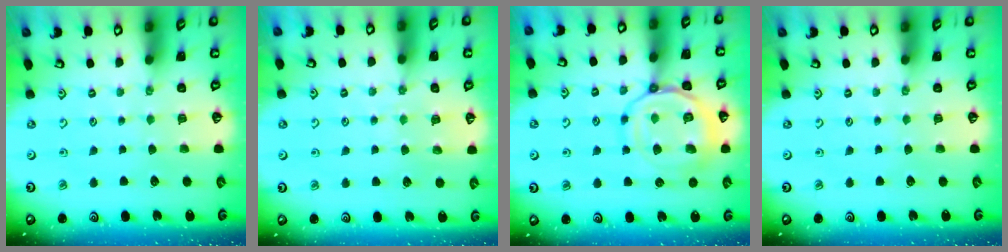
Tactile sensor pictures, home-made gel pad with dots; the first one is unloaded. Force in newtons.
{"total": 5.9, "press": 5.8, "slide": 0.8}
{"total": 16.4, "press": 16.3, "slide": 1.6}
{"total": 0.0}